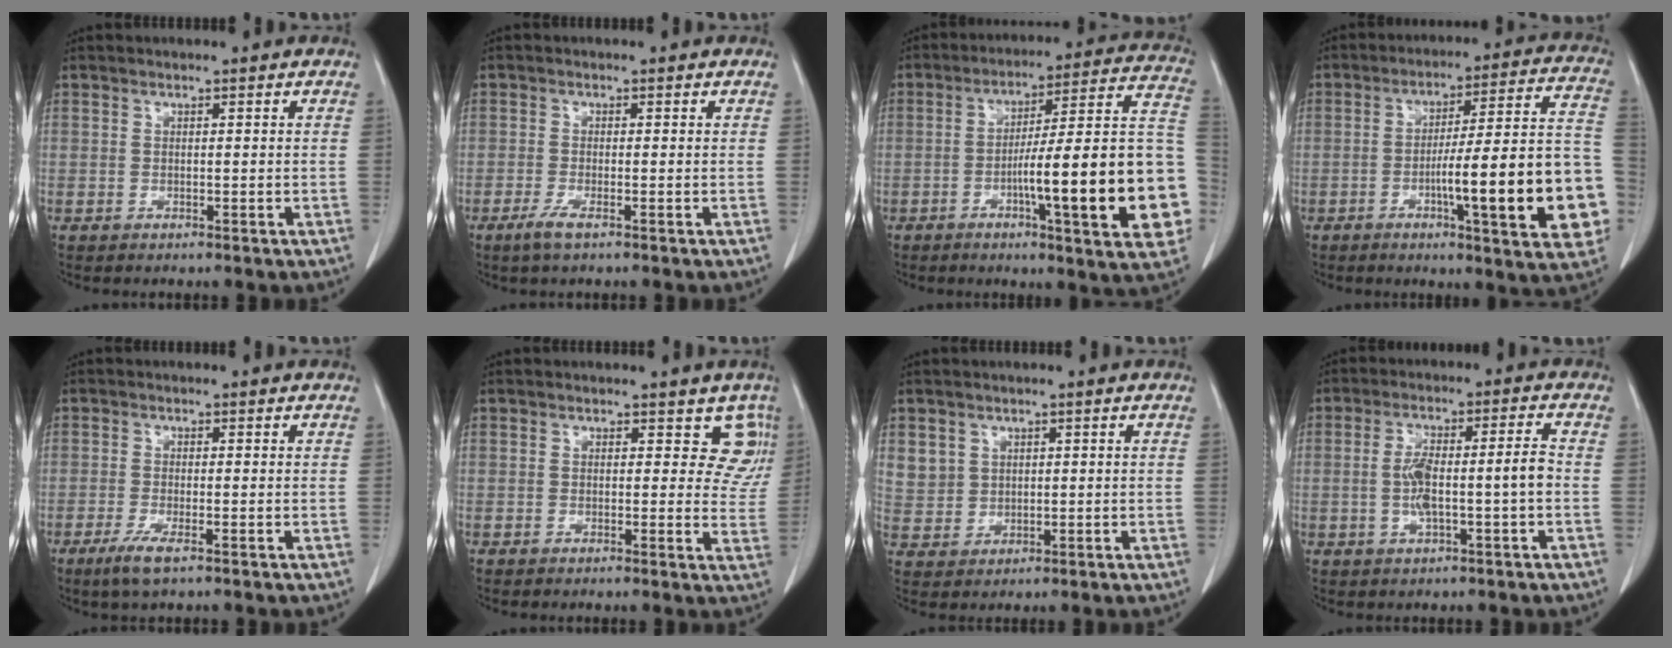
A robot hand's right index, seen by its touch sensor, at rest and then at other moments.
{"total": 2.4, "force": [-1.4, 0.2, 1.9], "torque": [-0.041, -0.006, -0.031]}
{"total": 22.6, "force": [-5.5, 1.9, 21.8], "torque": [-0.216, 0.021, -0.071]}
{"total": 20.4, "force": [-5.3, 2.0, 19.6], "torque": [-0.195, 0.023, -0.064]}
{"total": 3.5, "force": [-2.1, 0.4, 2.8], "torque": [-0.060, -0.010, -0.040]}
{"total": 5.6, "force": [3.6, 3.6, 2.4], "torque": [0.007, -0.010, 0.018]}
{"total": 5.3, "force": [2.2, 4.7, 0.8], "torque": [-0.019, 0.007, 0.055]}
{"total": 7.6, "force": [-1.1, 0.8, 7.5], "torque": [-0.142, 0.018, -0.018]}